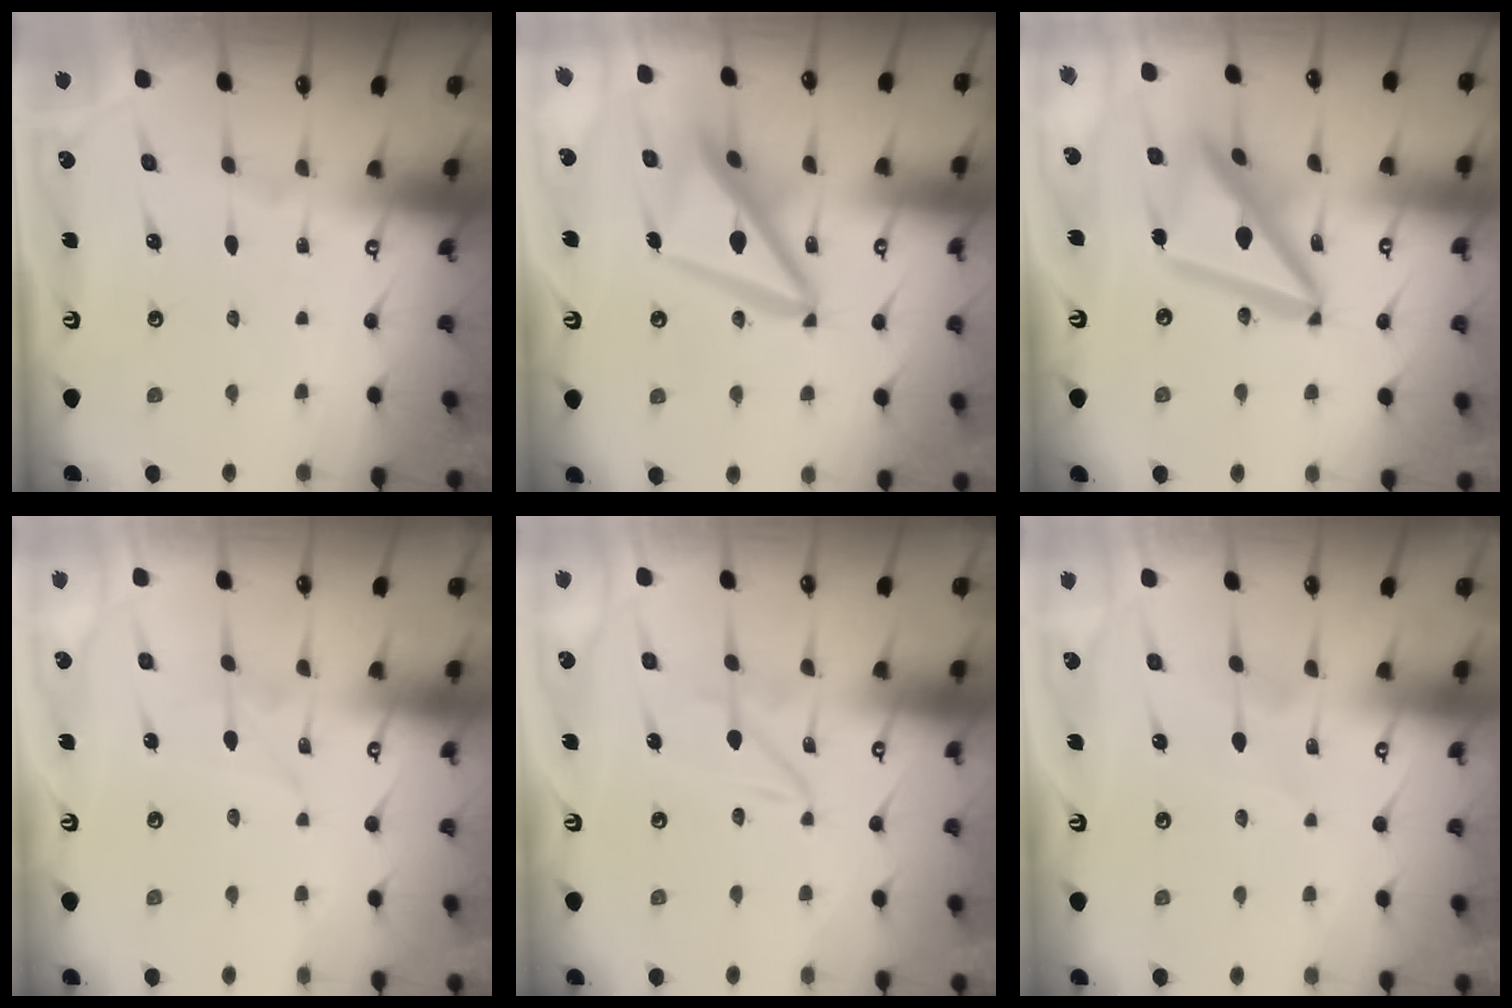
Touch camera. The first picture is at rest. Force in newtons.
{"total": 13.8, "press": 13.7, "slide": 1.5}
{"total": 16.8, "press": 16.7, "slide": 1.8}
{"total": 1.6, "press": 1.6, "slide": 0.2}
{"total": 2.2, "press": 2.2, "slide": 0.1}
{"total": 0.8, "press": 0.8, "slide": 0.2}